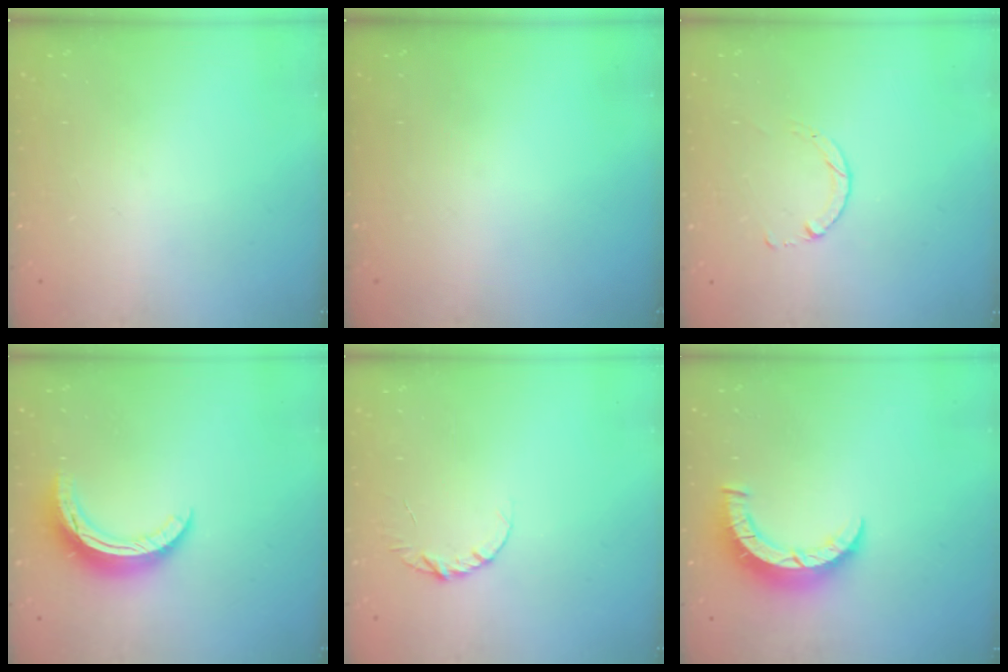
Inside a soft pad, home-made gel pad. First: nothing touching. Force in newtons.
{"total": 0.0}
{"total": 1.4, "press": 1.4, "slide": 0.2}
{"total": 10.3, "press": 10.3, "slide": 0.3}
{"total": 4.6, "press": 4.5, "slide": 0.5}
{"total": 6.8, "press": 6.8, "slide": 0.6}